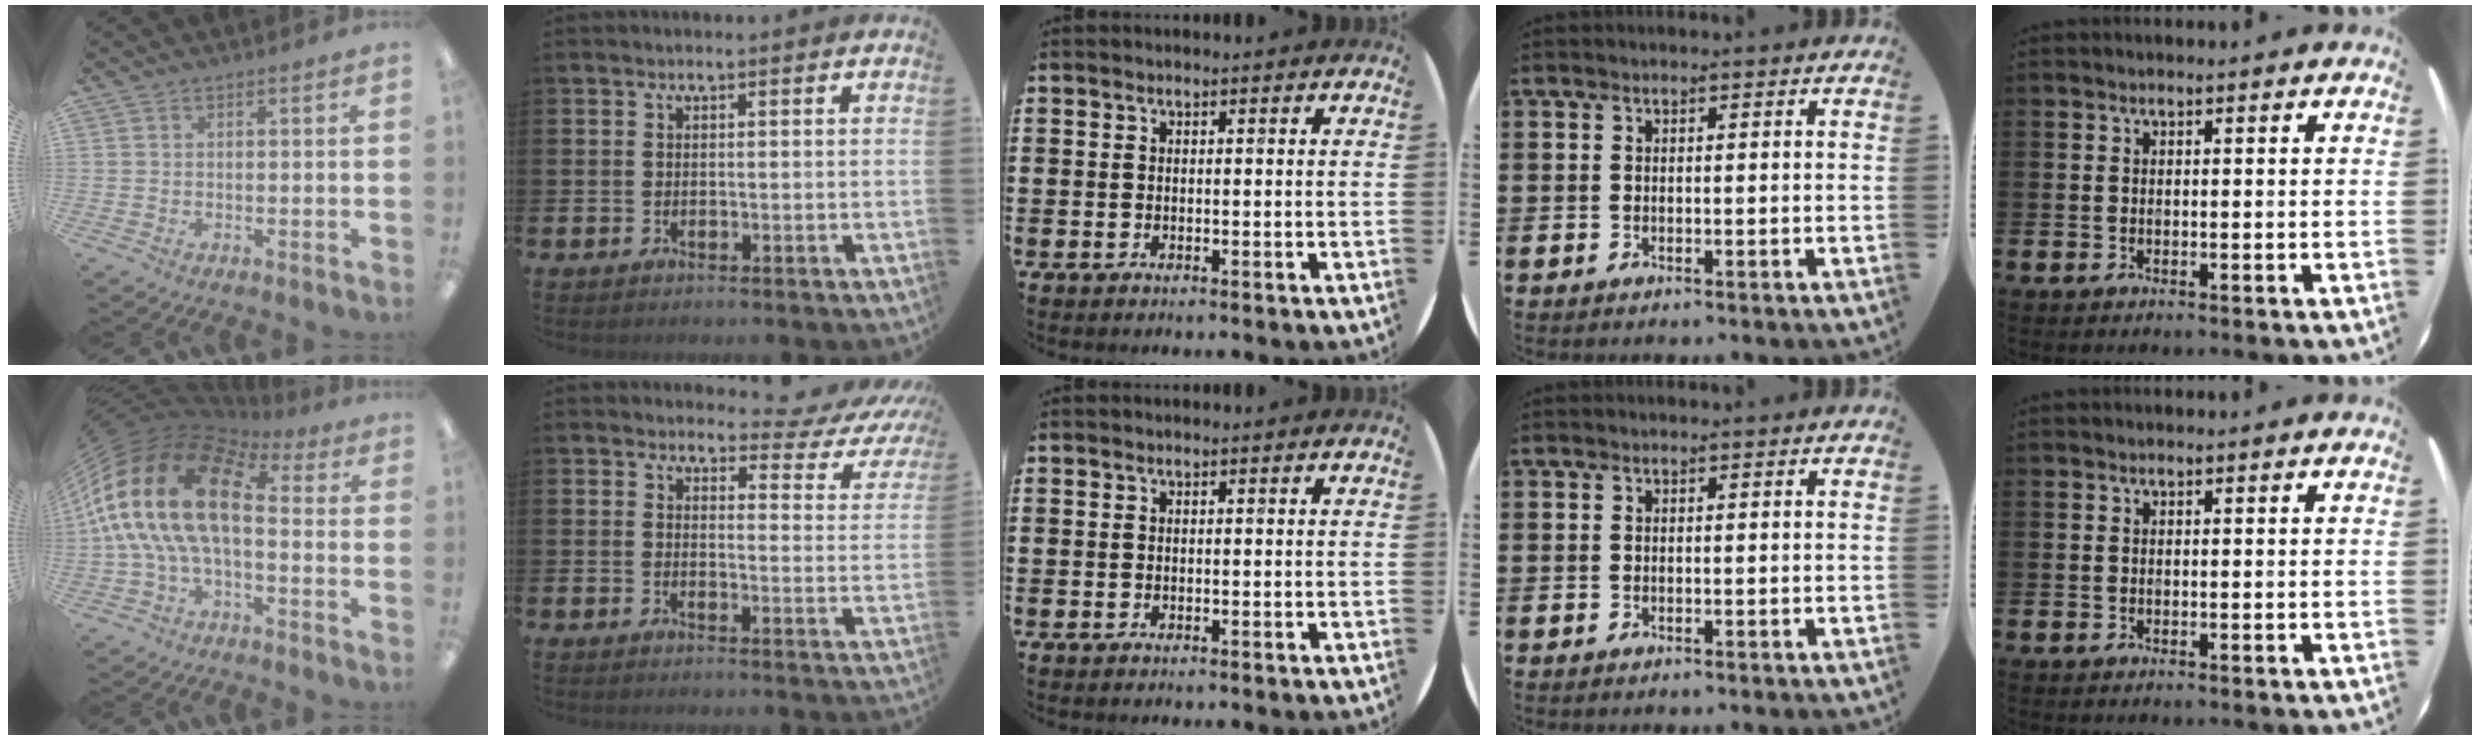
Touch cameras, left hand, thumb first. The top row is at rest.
{"thumb": {"total": 22.0, "force": [2.7, 11.4, 18.7], "torque": [-0.399, 0.000, 0.050]}, "index": {"total": 3.5, "force": [2.8, 1.8, 1.2], "torque": [-0.017, -0.029, 0.037]}}